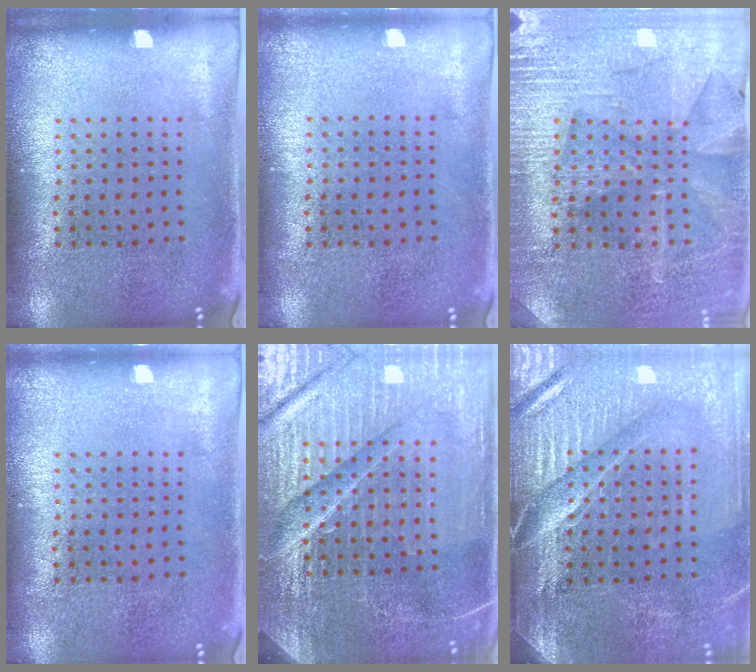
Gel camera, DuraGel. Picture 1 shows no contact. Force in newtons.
{"total": 0.0}
{"total": 3.1, "press": 3.0, "slide": 0.5}
{"total": 0.0}
{"total": 5.8, "press": 5.3, "slide": 2.4}
{"total": 4.4, "press": 3.9, "slide": 1.9}